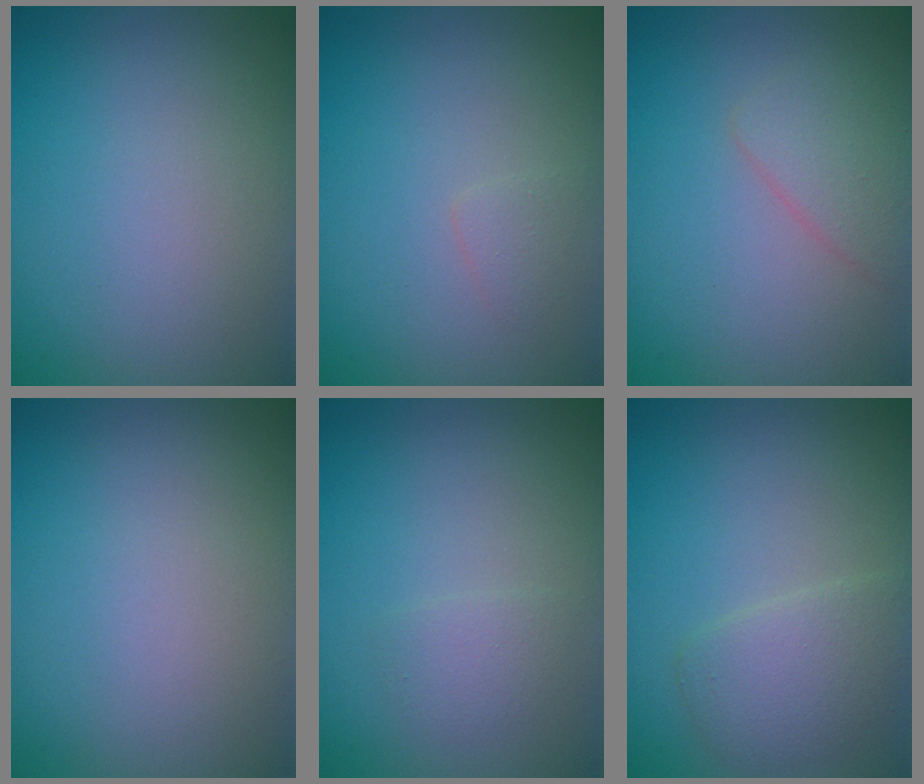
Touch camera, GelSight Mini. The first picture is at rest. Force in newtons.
{"total": 0.9, "press": 0.9, "slide": 0.1}
{"total": 2.1, "press": 2.1, "slide": 0.1}
{"total": 0.0}
{"total": 1.3, "press": 1.3, "slide": 0.0}
{"total": 3.2, "press": 3.2, "slide": 0.2}